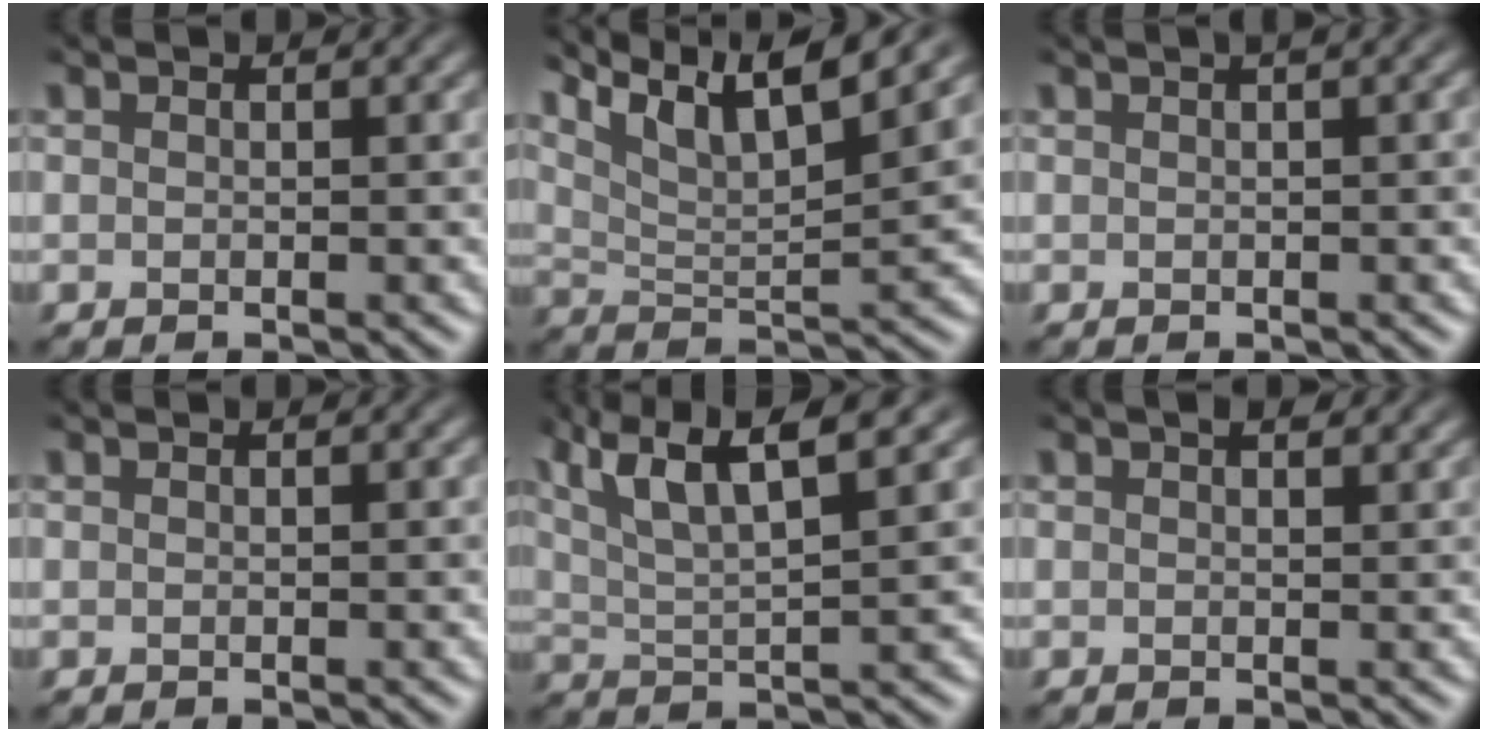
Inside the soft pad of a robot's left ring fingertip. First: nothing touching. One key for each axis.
{"total": 8.8, "fx": 6.6, "fy": 1.9, "fz": 5.5, "tx": -0.099, "ty": 0.013, "tz": 0.096}
{"total": 1.9, "fx": 0.7, "fy": 0.6, "fz": 1.7, "tx": -0.017, "ty": 0.007, "tz": 0.007}
{"total": 0.0}
{"total": 7.8, "fx": 4.5, "fy": 2.2, "fz": 6.0, "tx": -0.107, "ty": 0.020, "tz": 0.077}
{"total": 1.4, "fx": 0.9, "fy": 0.5, "fz": 0.9, "tx": -0.009, "ty": 0.002, "tz": 0.016}